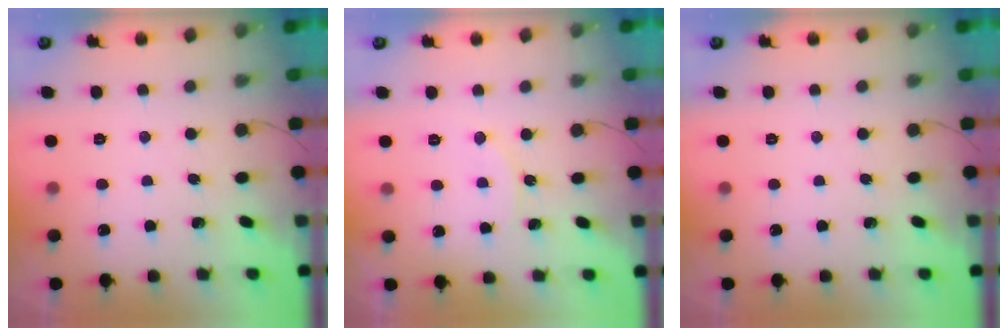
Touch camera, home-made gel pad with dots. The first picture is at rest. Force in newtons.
{"total": 6.9, "press": 6.9, "slide": 0.7}
{"total": 0.0}